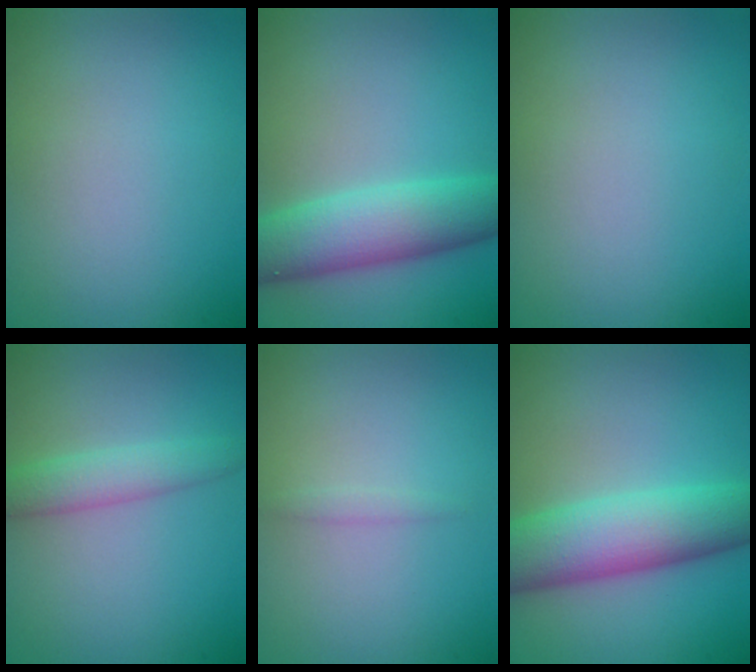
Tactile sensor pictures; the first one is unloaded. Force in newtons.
{"total": 6.9, "press": 6.9, "slide": 0.2}
{"total": 0.0}
{"total": 2.8, "press": 2.8, "slide": 0.1}
{"total": 0.7, "press": 0.7, "slide": 0.1}
{"total": 8.0, "press": 8.0, "slide": 0.1}